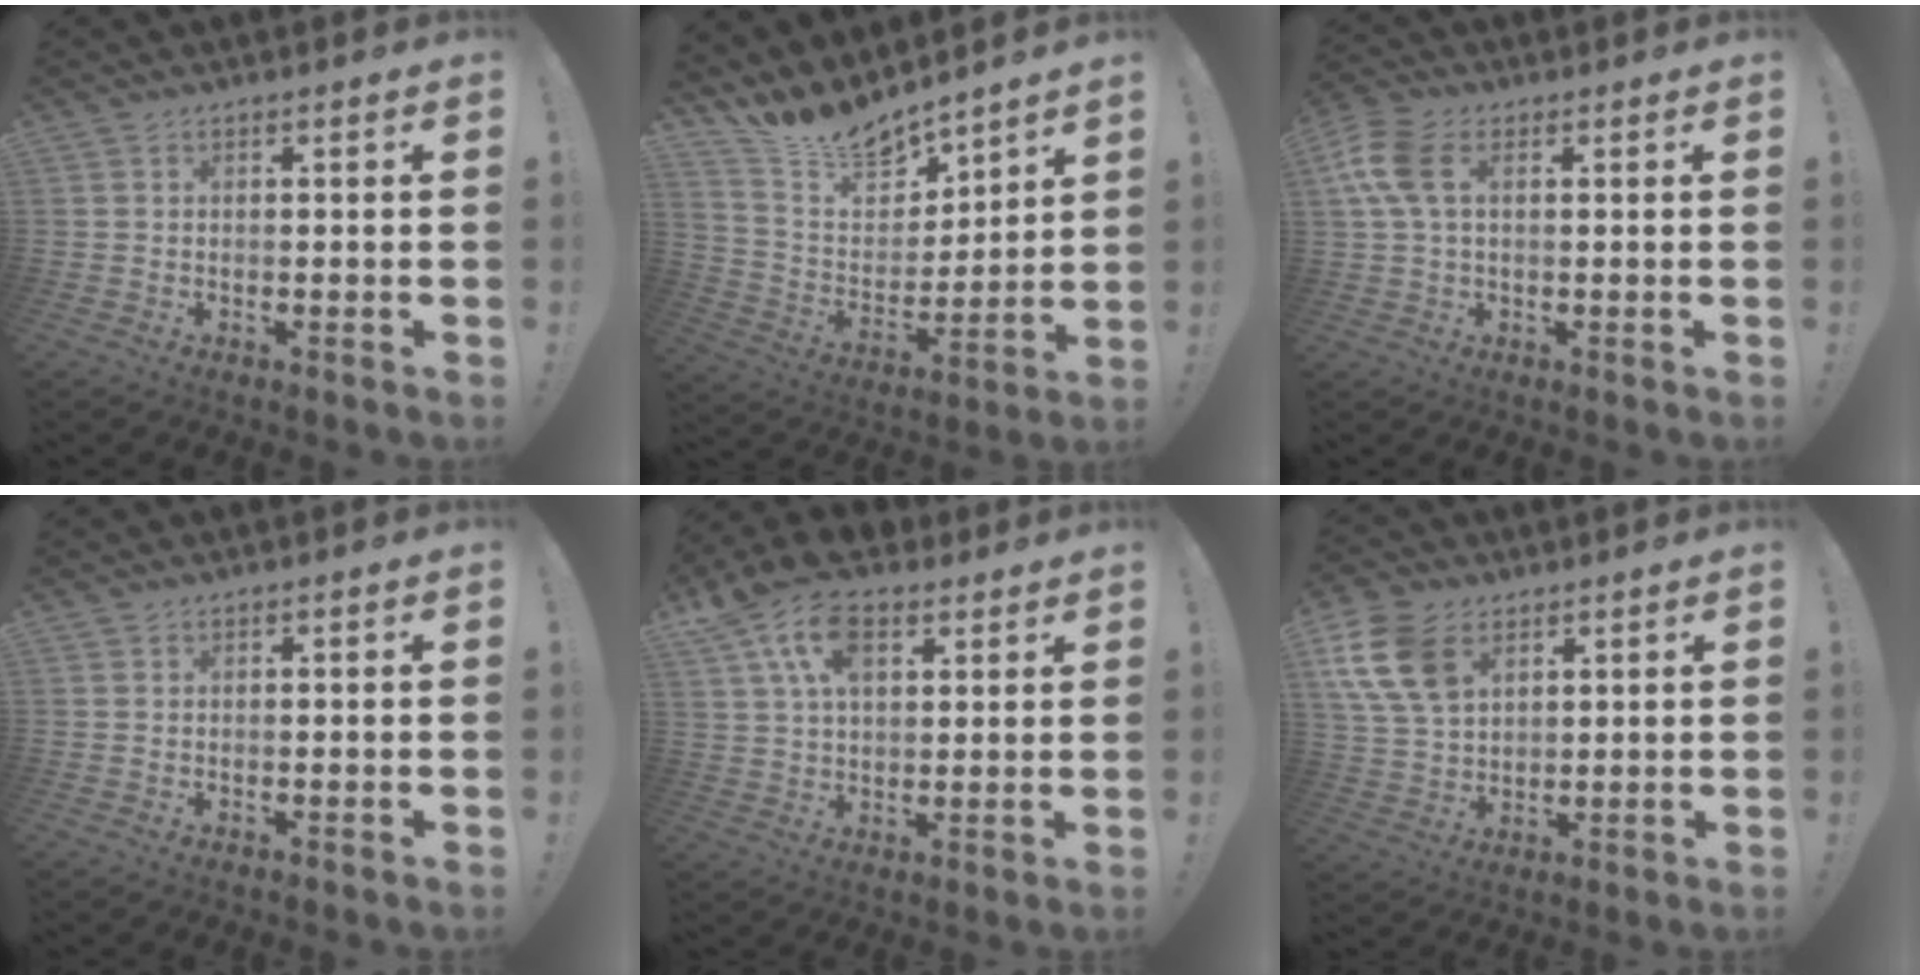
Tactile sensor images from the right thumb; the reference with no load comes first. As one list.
[{"total": 14.3, "force": [13.0, 4.6, 3.8], "torque": [-0.093, -0.104, 0.240]}, {"total": 9.6, "force": [2.5, 5.5, 7.4], "torque": [-0.169, 0.009, 0.049]}, {"total": 0.0}, {"total": 15.3, "force": [8.1, 8.8, 9.6], "torque": [-0.192, -0.030, 0.145]}, {"total": 14.4, "force": [6.6, 9.8, 8.4], "torque": [-0.173, -0.020, 0.130]}]